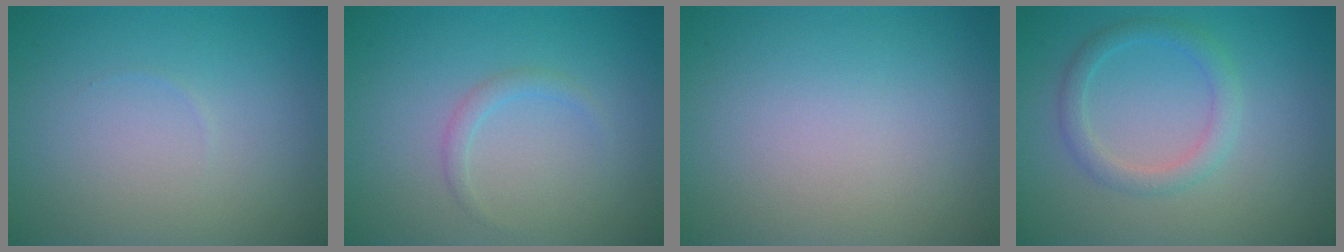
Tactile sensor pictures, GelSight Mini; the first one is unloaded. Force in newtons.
{"total": 1.1, "press": 1.1, "slide": 0.1}
{"total": 0.0}
{"total": 2.3, "press": 2.3, "slide": 0.1}